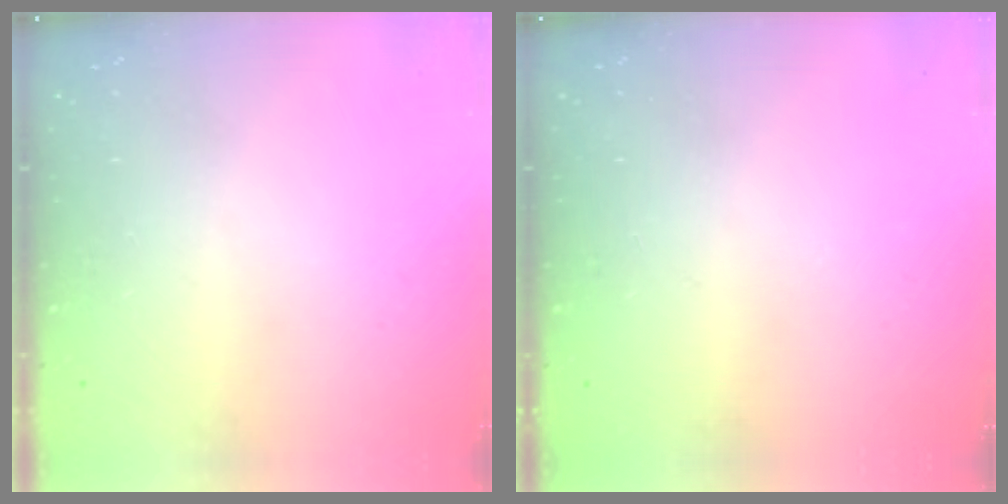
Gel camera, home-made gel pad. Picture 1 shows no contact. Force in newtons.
{"total": 0.0}